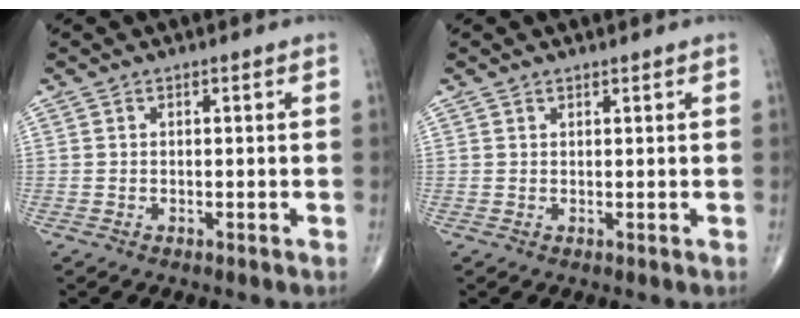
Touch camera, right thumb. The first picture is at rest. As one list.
[{"total": 0.5, "force": [0.5, 0.0, -0.1], "torque": [0.001, -0.005, 0.007]}]